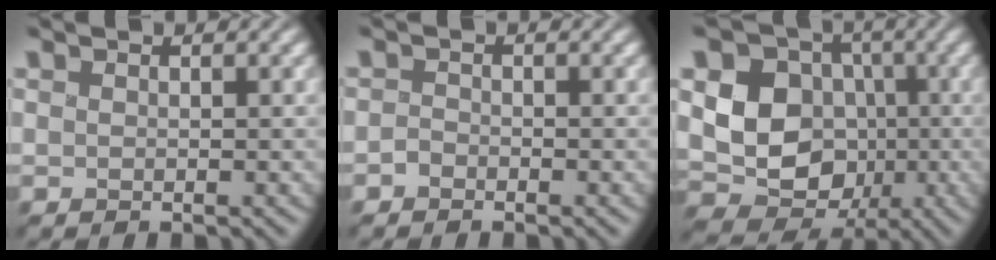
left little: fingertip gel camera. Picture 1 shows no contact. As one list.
[{"total": 1.2, "force": [-1.1, 0.6, 0.1], "torque": [0.005, -0.002, -0.027]}, {"total": 11.9, "force": [-0.3, 10.5, 5.7], "torque": [-0.110, 0.016, -0.032]}]